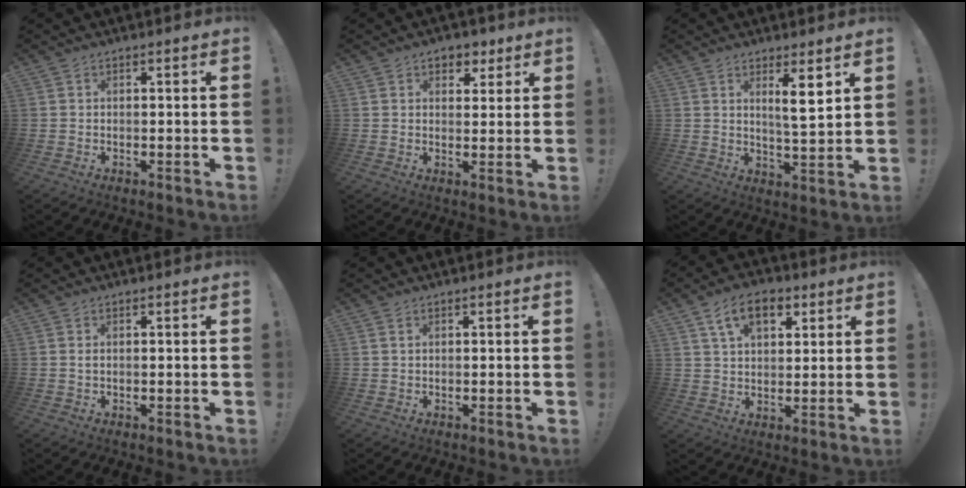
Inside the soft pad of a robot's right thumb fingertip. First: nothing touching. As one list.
[{"total": 5.8, "force": [3.1, 4.5, 2.1], "torque": [-0.008, -0.017, 0.054]}, {"total": 7.2, "force": [3.7, 0.7, 6.2], "torque": [-0.091, -0.025, 0.052]}, {"total": 0.6, "force": [0.0, 0.1, 0.6], "torque": [-0.017, 0.004, 0.000]}, {"total": 0.8, "force": [0.5, 0.4, 0.4], "torque": [-0.003, -0.002, 0.009]}, {"total": 11.5, "force": [5.4, 7.0, 7.3], "torque": [-0.115, 0.000, 0.099]}]